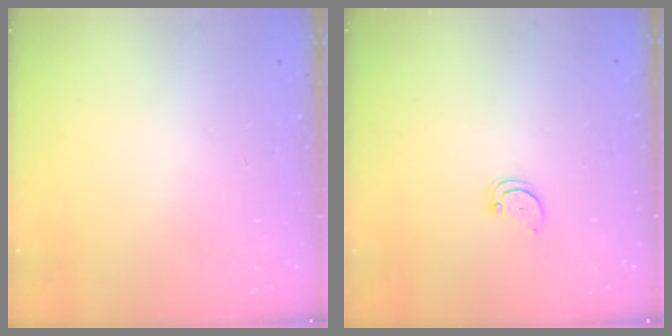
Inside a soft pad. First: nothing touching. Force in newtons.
{"total": 2.7, "press": 2.7, "slide": 0.2}